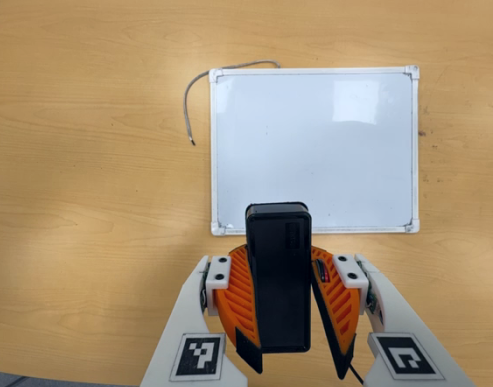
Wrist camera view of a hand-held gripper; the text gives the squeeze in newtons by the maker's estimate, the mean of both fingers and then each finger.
{"total": 9.9, "left": 9.9, "right": 9.9}